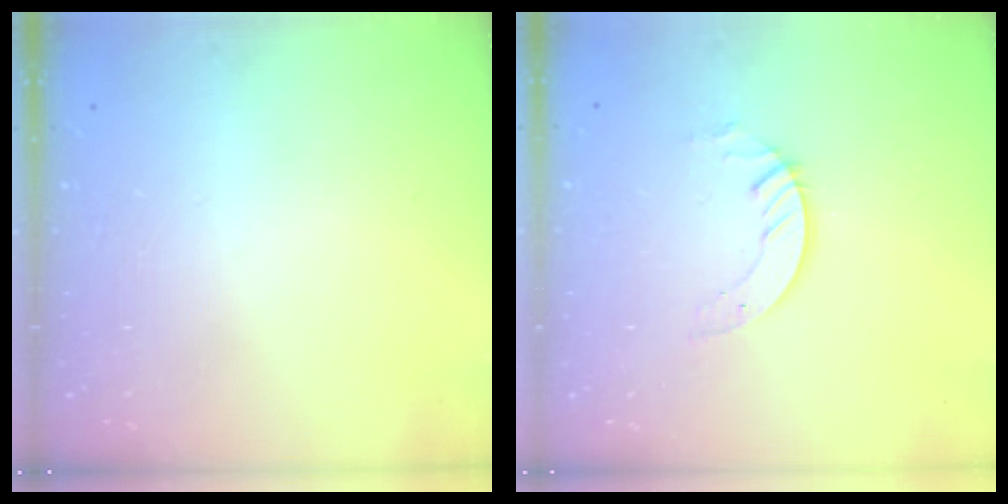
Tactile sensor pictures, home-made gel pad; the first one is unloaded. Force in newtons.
{"total": 3.3, "press": 3.3, "slide": 0.2}